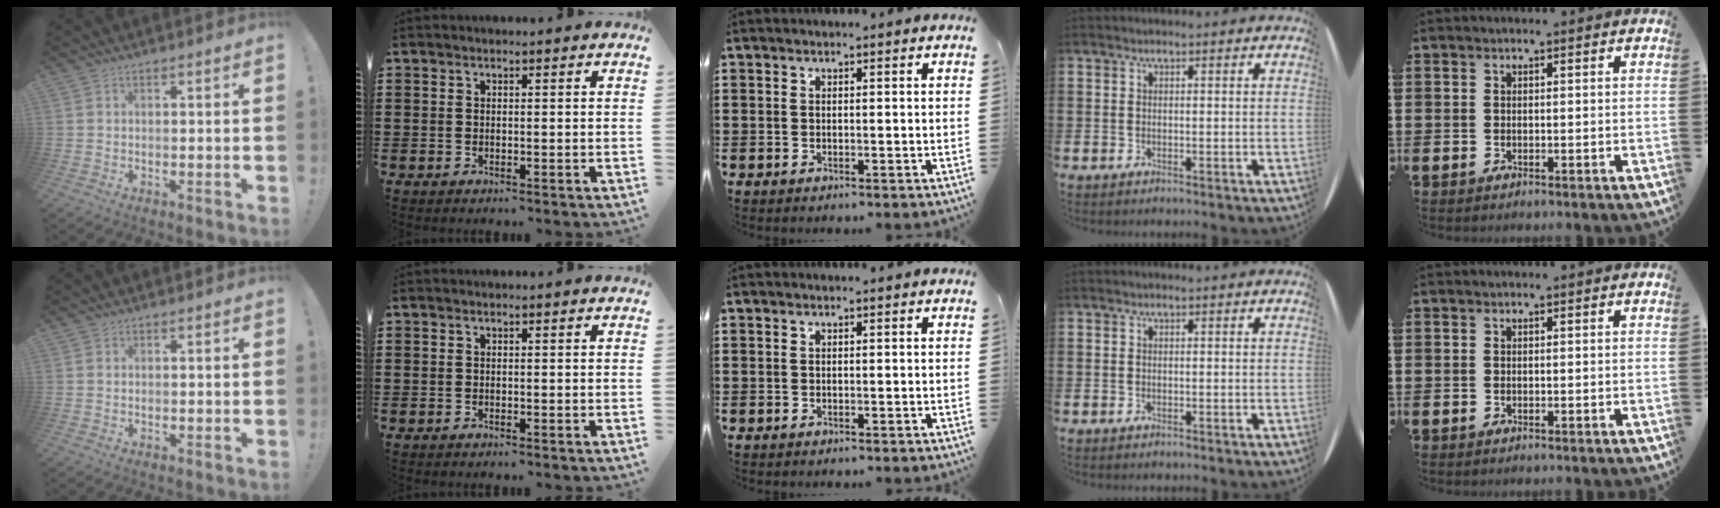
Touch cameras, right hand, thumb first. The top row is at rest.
{}